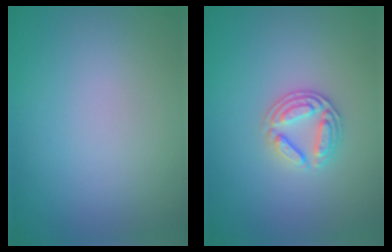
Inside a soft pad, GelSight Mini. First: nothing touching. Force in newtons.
{"total": 2.7, "press": 2.7, "slide": 0.6}